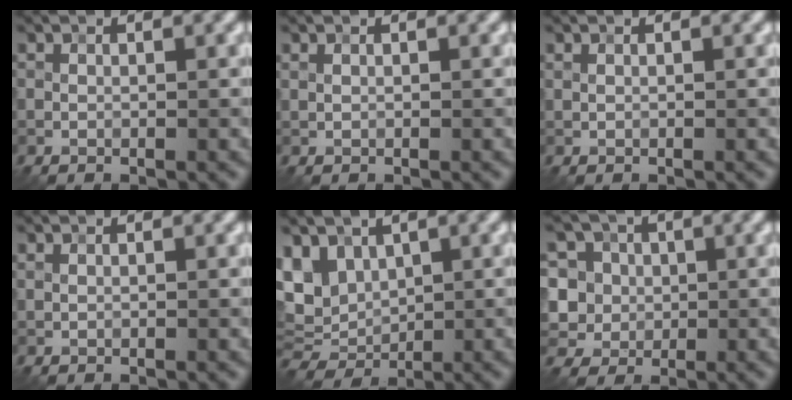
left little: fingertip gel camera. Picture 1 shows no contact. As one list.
[{"total": 0.0}, {"total": 0.0}, {"total": 0.0}, {"total": 6.6, "force": [2.3, 4.6, 4.2], "torque": [-0.094, 0.015, 0.046]}, {"total": 9.3, "force": [3.6, 7.6, 4.0], "torque": [-0.078, 0.024, 0.032]}]